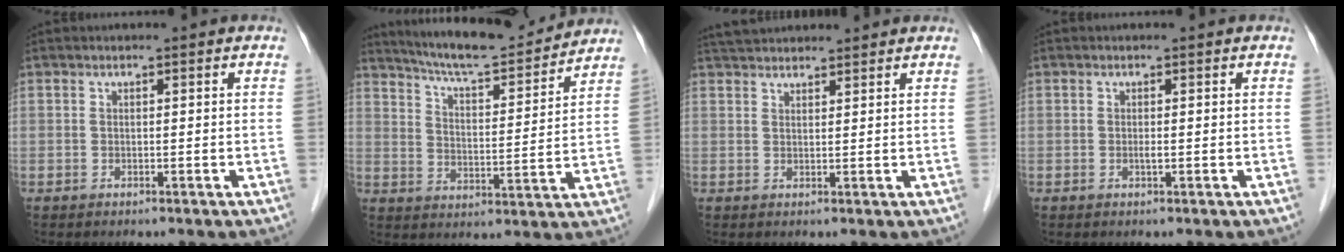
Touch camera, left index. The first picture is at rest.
{"total": 14.9, "force": [13.9, 1.4, 5.1], "torque": [-0.087, 0.000, 0.208]}
{"total": 7.1, "force": [6.7, 1.3, 2.1], "torque": [-0.038, 0.040, 0.105]}
{"total": 0.5, "force": [-0.1, 0.0, 0.5], "torque": [-0.013, -0.003, -0.003]}